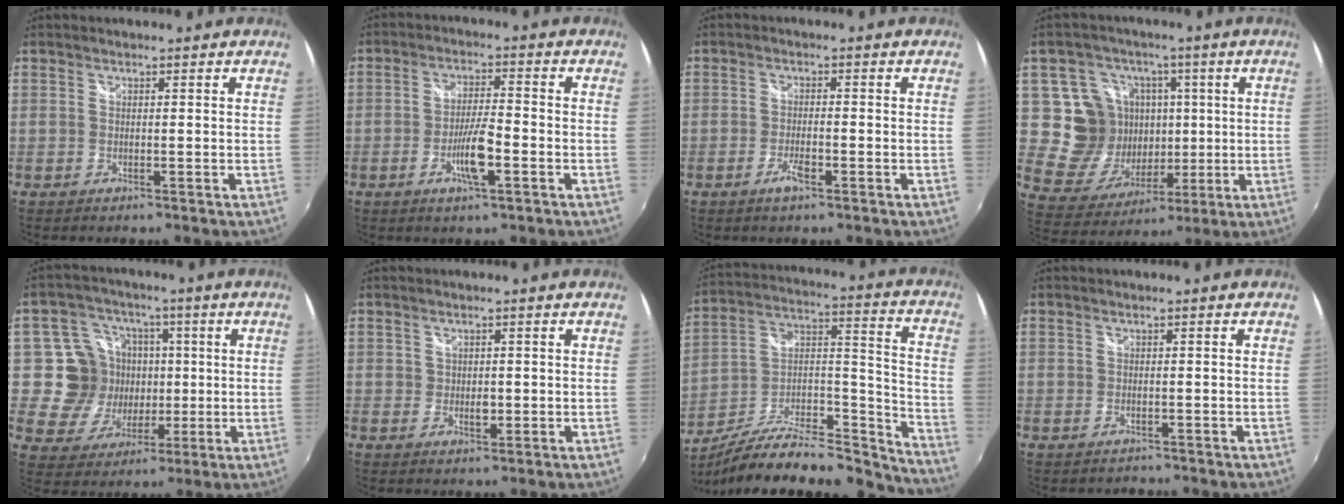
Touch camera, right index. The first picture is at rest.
{"total": 6.5, "force": [-2.6, 1.2, 5.8], "torque": [-0.115, -0.002, -0.046]}
{"total": 2.9, "force": [-1.7, 0.6, 2.3], "torque": [-0.052, -0.003, -0.034]}
{"total": 13.7, "force": [2.3, 12.7, 4.8], "torque": [-0.117, 0.003, 0.054]}
{"total": 11.5, "force": [0.6, 10.9, 3.5], "torque": [-0.082, 0.011, 0.014]}
{"total": 1.9, "force": [0.0, 1.6, 1.1], "torque": [-0.016, -0.001, 0.000]}
{"total": 22.8, "force": [-18.9, 6.4, 11.1], "torque": [-0.163, 0.022, -0.298]}
{"total": 1.2, "force": [-1.0, 0.5, -0.3], "torque": [0.001, 0.002, -0.014]}